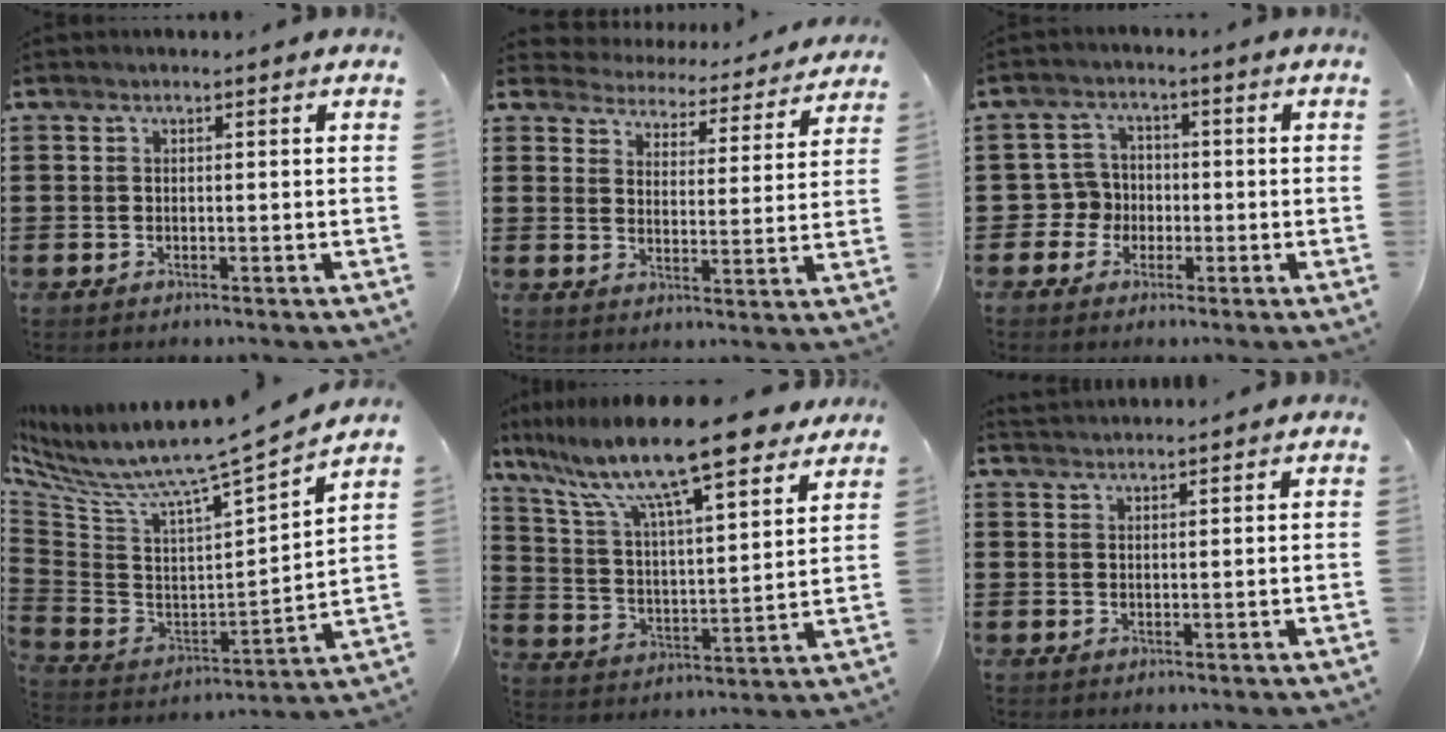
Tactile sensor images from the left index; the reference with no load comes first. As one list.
[{"total": 4.2, "force": [4.2, 0.2, -0.4], "torque": [-0.014, -0.039, 0.066]}, {"total": 4.3, "force": [-1.2, 4.0, 0.9], "torque": [-0.041, 0.007, -0.028]}, {"total": 8.0, "force": [6.8, -0.5, 4.2], "torque": [-0.108, -0.068, 0.101]}, {"total": 13.6, "force": [11.0, 1.2, 7.8], "torque": [-0.183, -0.059, 0.184]}, {"total": 1.5, "force": [1.5, 0.2, 0.0], "torque": [-0.002, 0.002, 0.030]}]